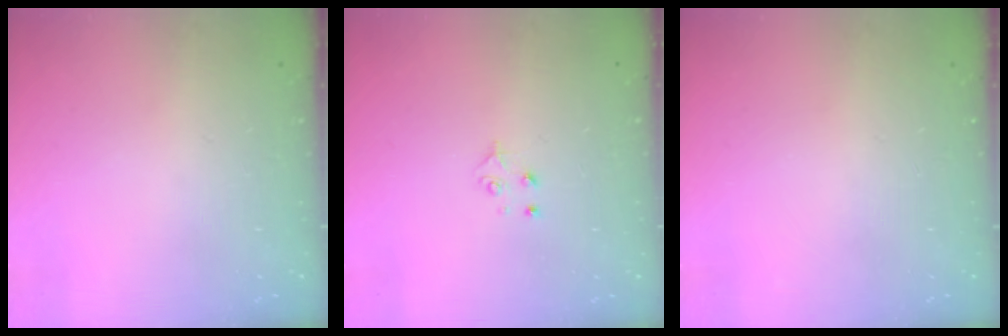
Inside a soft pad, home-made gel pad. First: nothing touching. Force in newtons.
{"total": 4.0, "press": 3.9, "slide": 0.4}
{"total": 0.0}